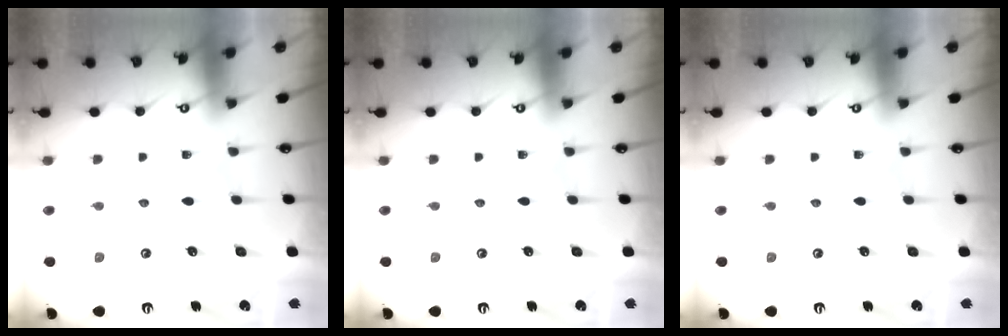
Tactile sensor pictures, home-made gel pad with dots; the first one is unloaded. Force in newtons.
{"total": 0.0}
{"total": 0.0}